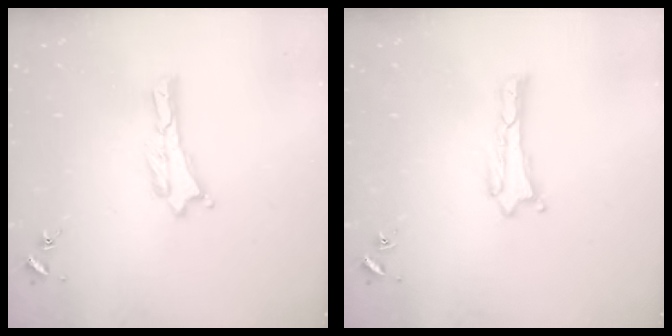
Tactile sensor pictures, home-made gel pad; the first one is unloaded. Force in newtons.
{"total": 0.0}